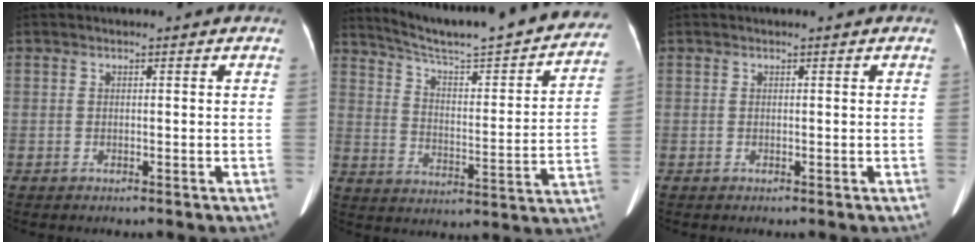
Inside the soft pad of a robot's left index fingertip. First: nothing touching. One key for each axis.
{"total": 28.2, "fx": 25.0, "fy": 2.7, "fz": 12.7, "tx": -0.193, "ty": -0.059, "tz": 0.326}
{"total": 0.0}